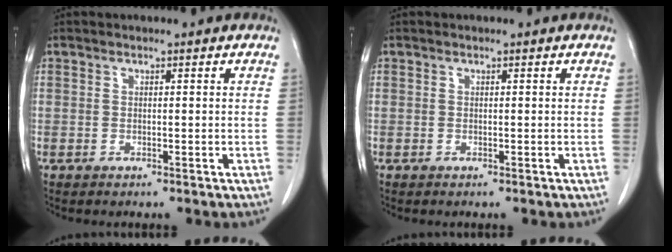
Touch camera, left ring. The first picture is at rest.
{"total": 0.0}